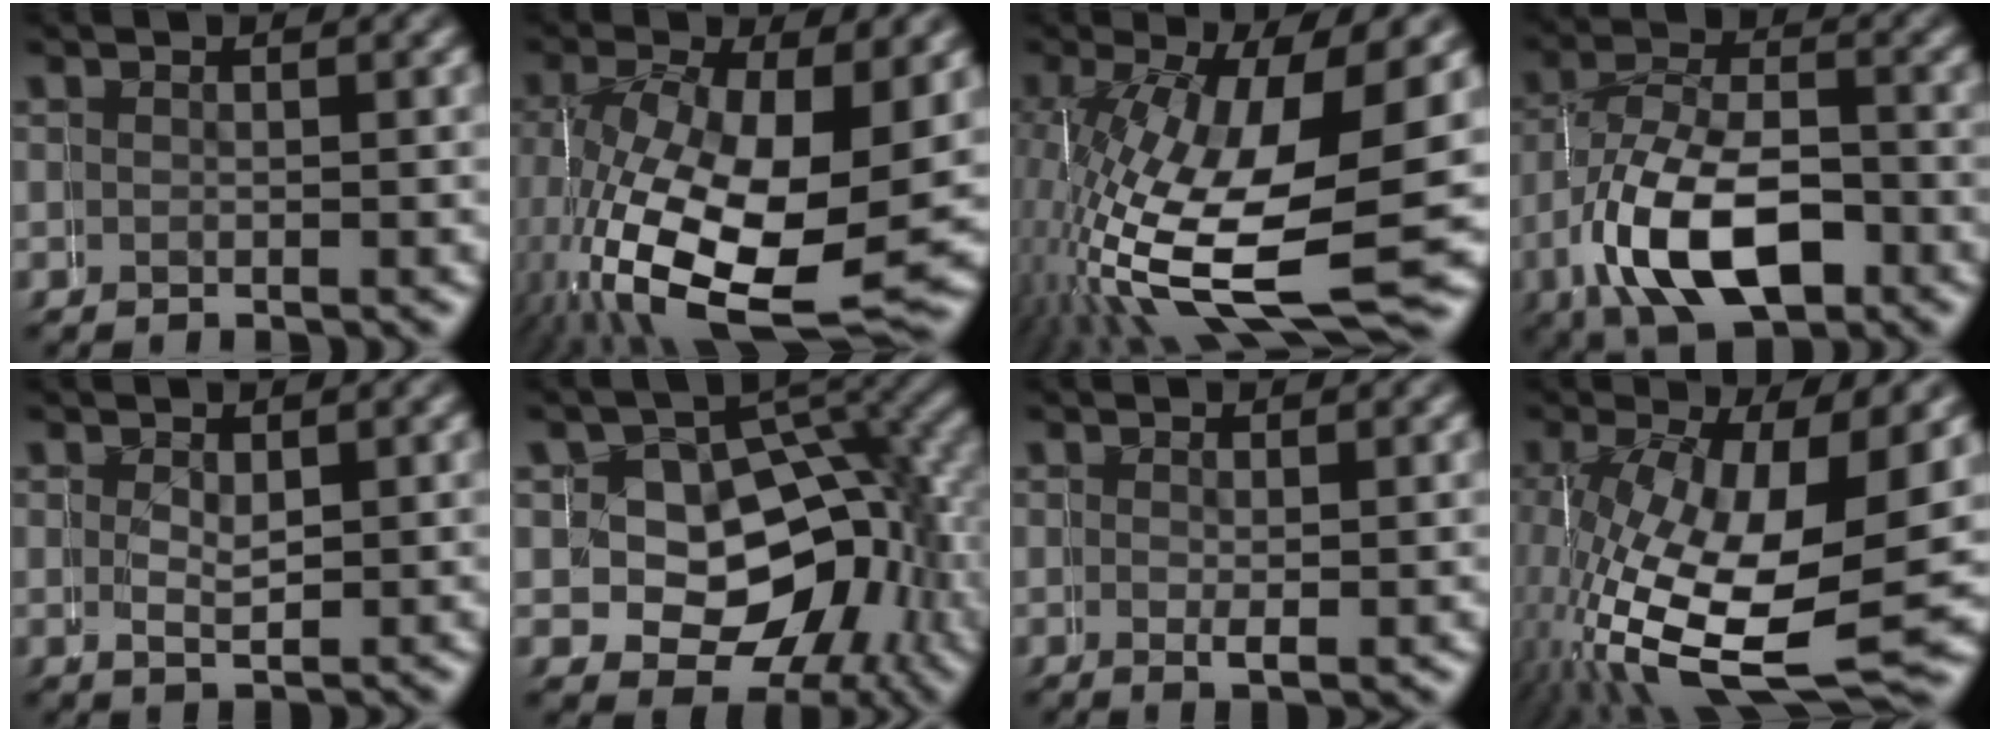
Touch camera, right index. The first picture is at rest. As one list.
[{"total": 12.1, "force": [-1.7, 7.2, 9.5], "torque": [-0.213, -0.076, 0.014]}, {"total": 12.1, "force": [-2.5, 5.7, 10.3], "torque": [-0.211, -0.050, -0.006]}, {"total": 8.3, "force": [-2.3, 5.6, 5.7], "torque": [-0.121, -0.039, -0.019]}, {"total": 1.4, "force": [1.3, 0.3, -0.3], "torque": [0.001, -0.007, 0.028]}, {"total": 9.9, "force": [-0.3, 8.6, 4.9], "torque": [-0.077, -0.050, 0.007]}, {"total": 1.4, "force": [0.3, 0.2, 1.3], "torque": [-0.014, 0.000, 0.010]}, {"total": 12.0, "force": [-1.2, 6.4, 10.1], "torque": [-0.221, -0.066, 0.025]}]